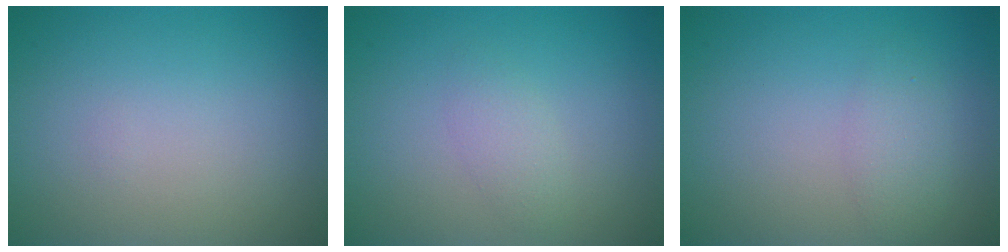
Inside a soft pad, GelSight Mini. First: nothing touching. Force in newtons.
{"total": 1.5, "press": 1.5, "slide": 0.1}
{"total": 1.8, "press": 1.8, "slide": 0.1}